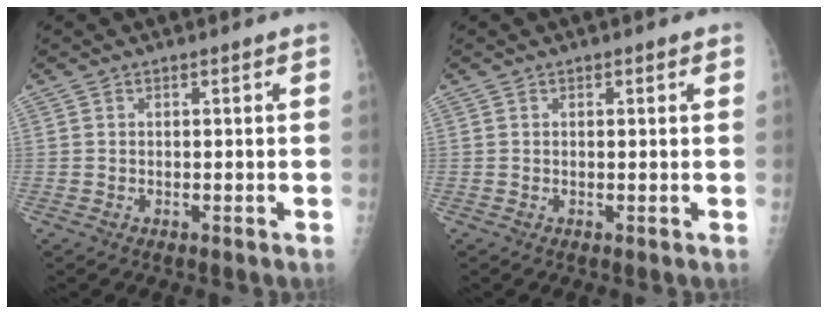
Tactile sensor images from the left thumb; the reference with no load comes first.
{"total": 0.7, "force": [0.4, 0.4, 0.4], "torque": [0.000, -0.001, 0.003]}